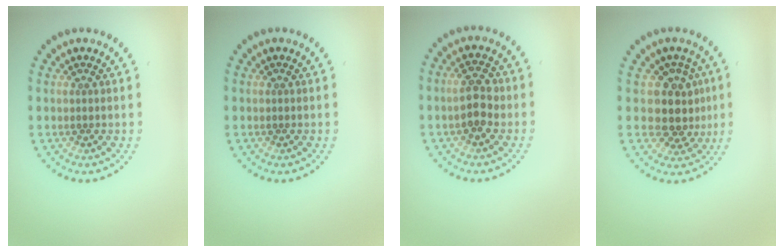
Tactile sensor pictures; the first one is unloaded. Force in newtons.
{"total": 0.0}
{"total": 2.8, "press": 2.8, "slide": 0.3}
{"total": 3.8, "press": 3.1, "slide": 2.1}